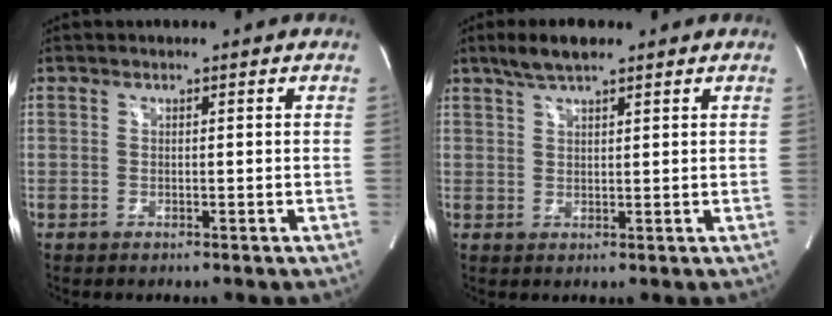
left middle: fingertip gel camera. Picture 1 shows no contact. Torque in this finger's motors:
{"motor_torque": [0.35, -0.16, -0.06, 0.01]}